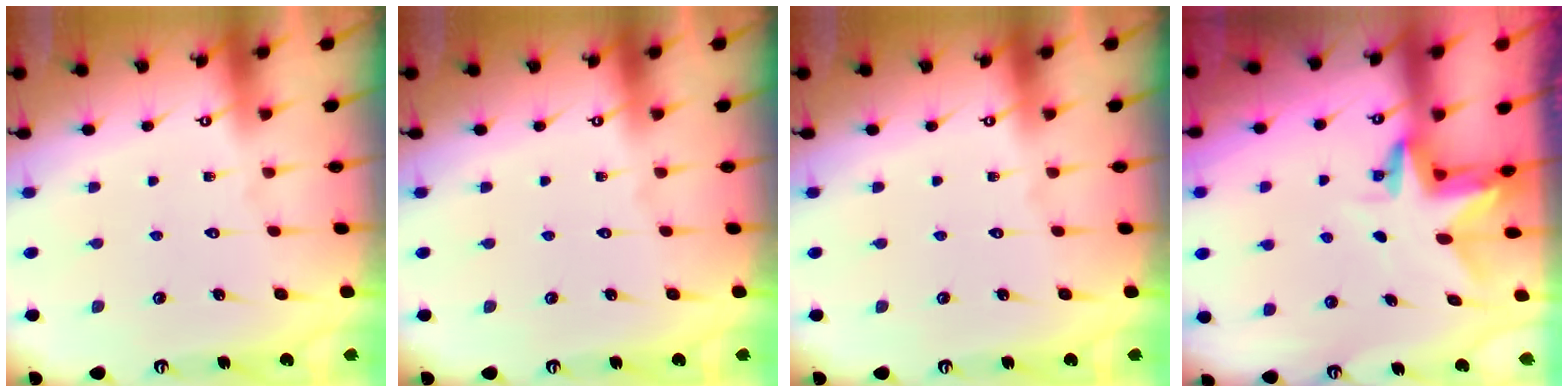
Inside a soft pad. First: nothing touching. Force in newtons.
{"total": 0.0}
{"total": 0.0}
{"total": 3.3, "press": 3.3, "slide": 0.2}